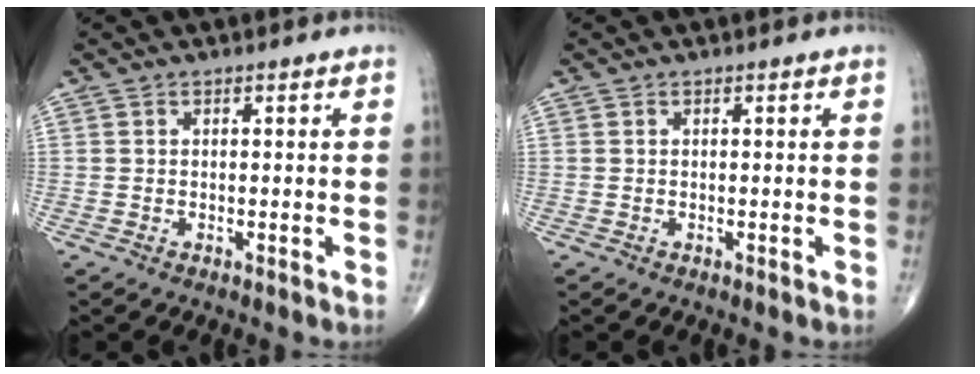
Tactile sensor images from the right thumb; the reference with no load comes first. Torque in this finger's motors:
{"motor_torque": [0.01, 0.01, -0.04, 0.03, 0.00]}